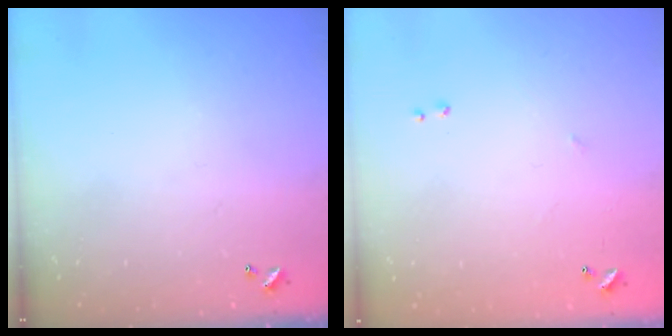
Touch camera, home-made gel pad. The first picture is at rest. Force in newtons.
{"total": 6.4, "press": 6.3, "slide": 0.8}